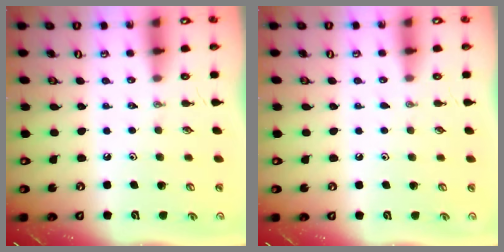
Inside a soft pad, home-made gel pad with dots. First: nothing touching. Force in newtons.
{"total": 2.8, "press": 2.8, "slide": 0.3}